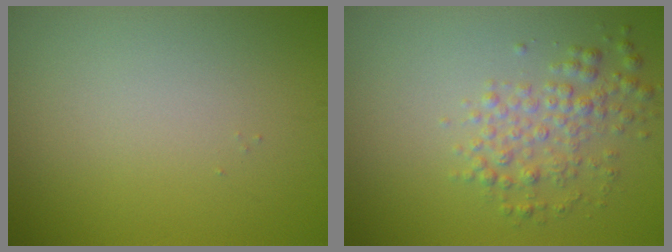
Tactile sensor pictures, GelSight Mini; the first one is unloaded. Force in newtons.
{"total": 3.0, "press": 3.0, "slide": 0.0}